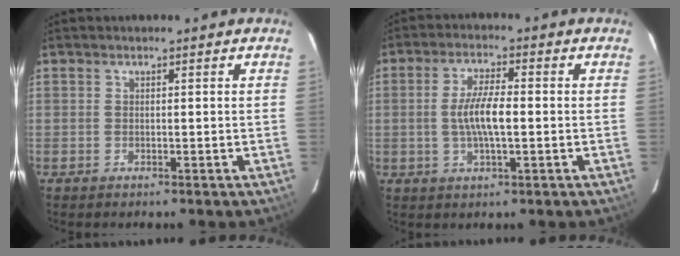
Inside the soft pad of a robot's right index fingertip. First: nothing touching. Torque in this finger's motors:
{"motor_torque": [0.98, -0.15, 0.59, 0.13]}